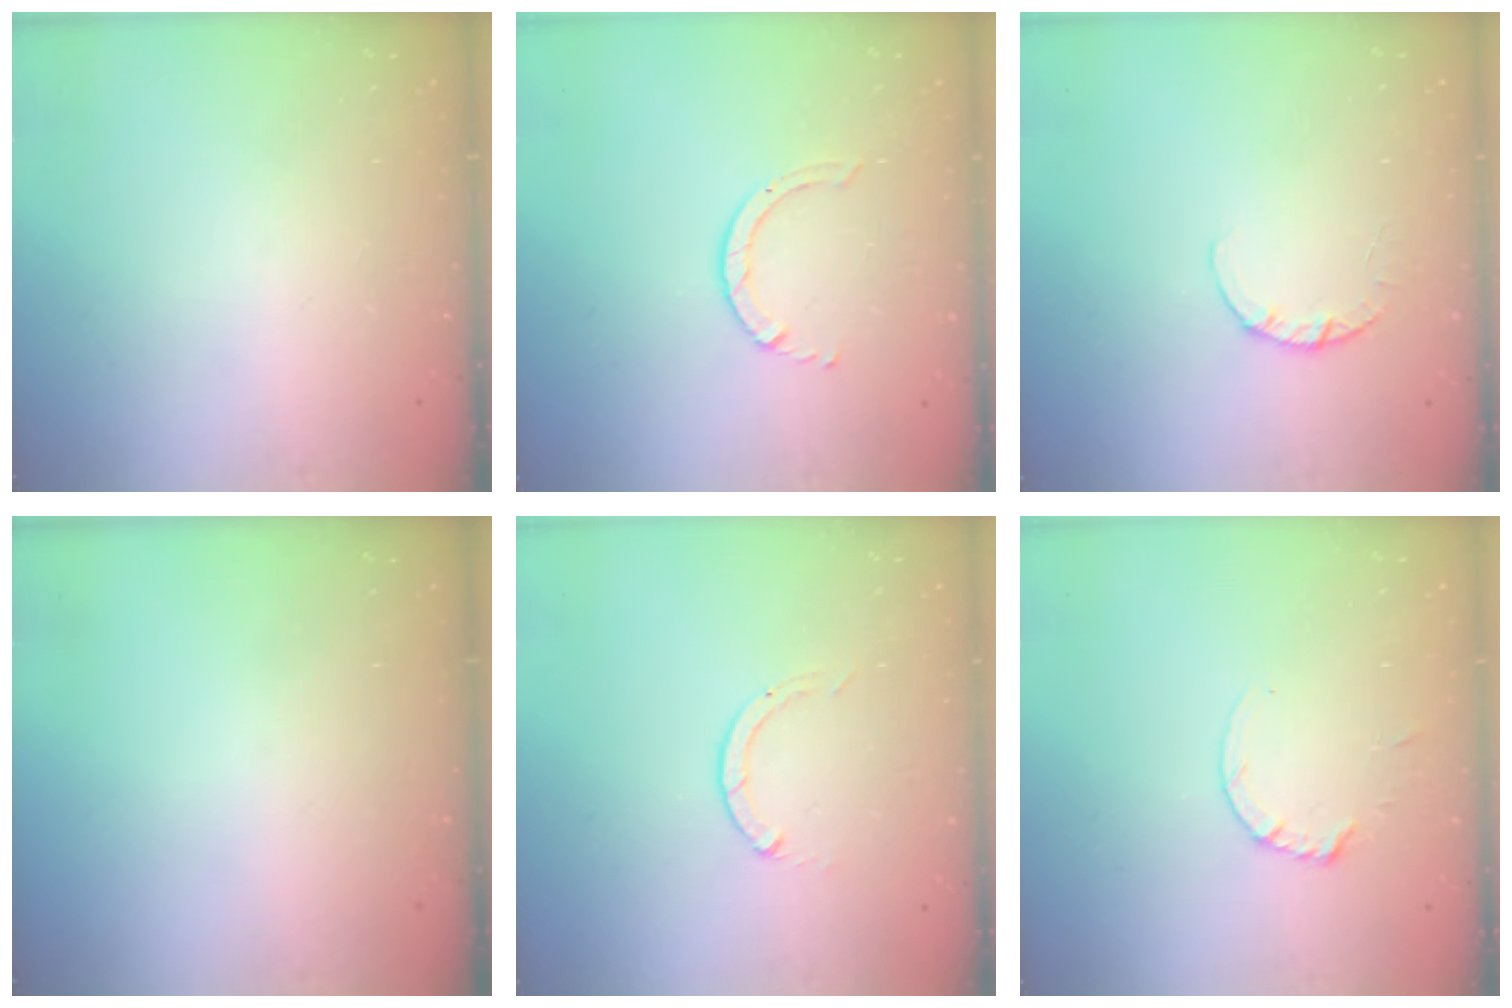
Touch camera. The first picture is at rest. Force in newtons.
{"total": 2.5, "press": 2.4, "slide": 0.3}
{"total": 2.7, "press": 2.7, "slide": 0.4}
{"total": 0.0}
{"total": 0.0}
{"total": 1.8, "press": 1.7, "slide": 0.2}